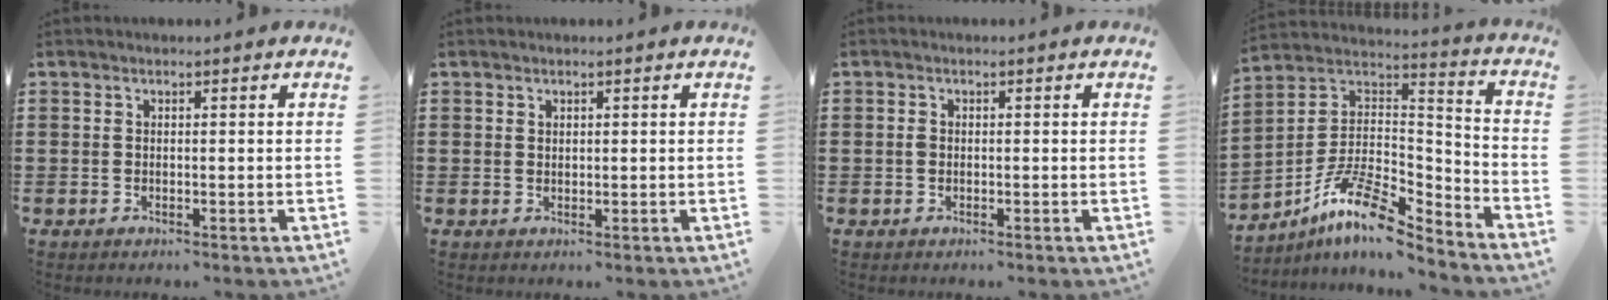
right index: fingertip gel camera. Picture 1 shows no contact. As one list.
[{"total": 0.8, "force": [0.5, 0.5, 0.2], "torque": [-0.005, 0.002, 0.011]}, {"total": 0.9, "force": [-0.1, 0.7, 0.6], "torque": [-0.015, 0.003, -0.003]}, {"total": 12.0, "force": [-8.2, 3.6, 7.9], "torque": [-0.158, 0.014, -0.159]}]